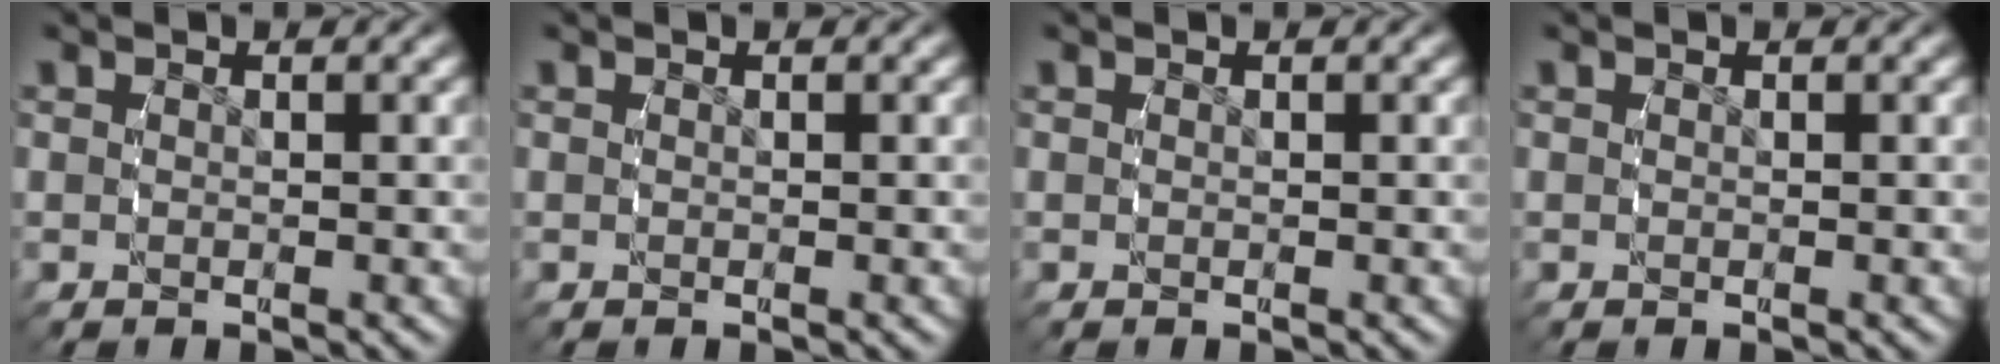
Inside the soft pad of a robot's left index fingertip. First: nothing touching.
{"total": 0.0}
{"total": 0.0}
{"total": 0.0}